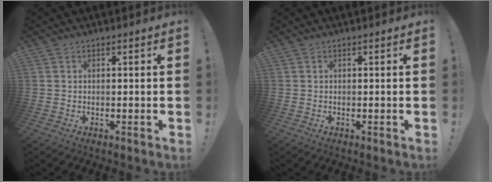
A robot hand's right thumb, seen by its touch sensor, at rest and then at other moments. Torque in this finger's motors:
{"motor_torque": [-0.01, 0.01, 0.13, -0.03, 0.05]}